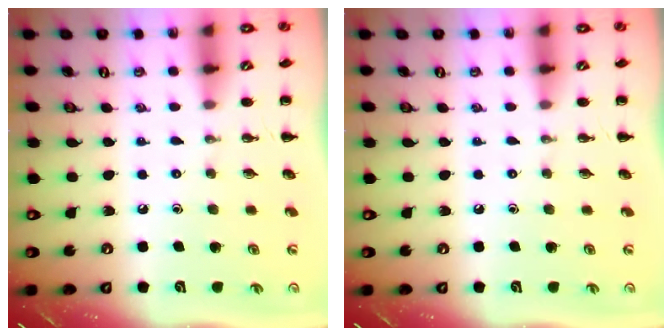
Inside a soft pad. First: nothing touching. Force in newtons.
{"total": 0.0}